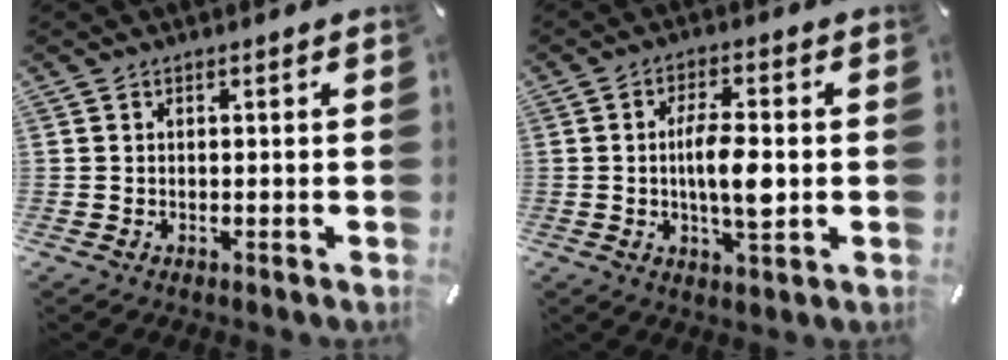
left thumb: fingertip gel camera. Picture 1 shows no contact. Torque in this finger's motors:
{"motor_torque": [-0.12, 0.89, 0.97, -0.20, 0.09]}